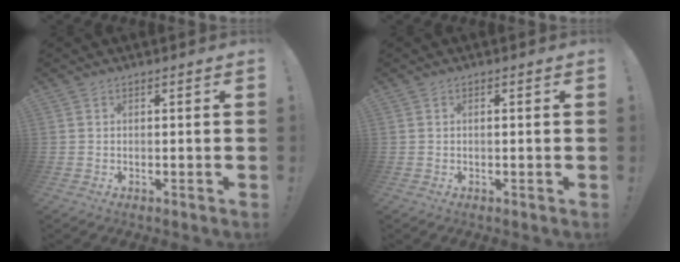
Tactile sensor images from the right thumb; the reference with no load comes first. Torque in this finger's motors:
{"motor_torque": [-0.26, -0.01, -0.30, -0.03, 0.07]}